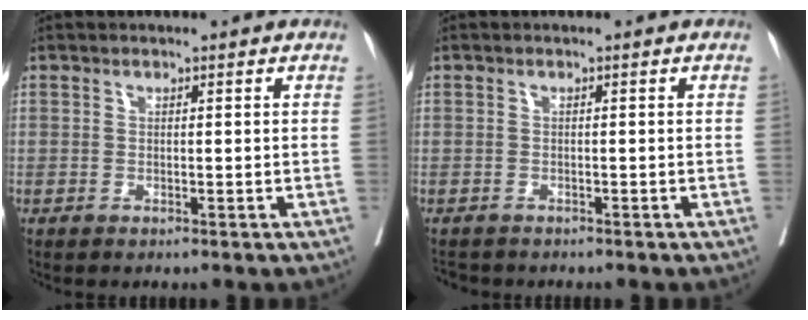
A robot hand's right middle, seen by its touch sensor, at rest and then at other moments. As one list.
[{"total": 2.7, "force": [-2.4, 1.0, 0.4], "torque": [-0.008, -0.006, -0.037]}]